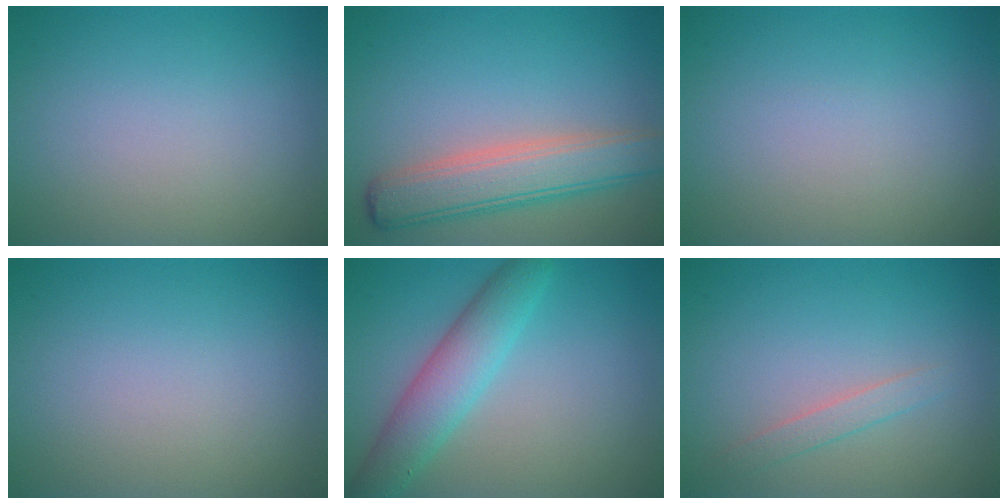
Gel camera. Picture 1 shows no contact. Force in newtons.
{"total": 5.3, "press": 5.3, "slide": 0.4}
{"total": 0.0}
{"total": 0.0}
{"total": 4.8, "press": 4.8, "slide": 0.2}
{"total": 1.4, "press": 1.4, "slide": 0.0}